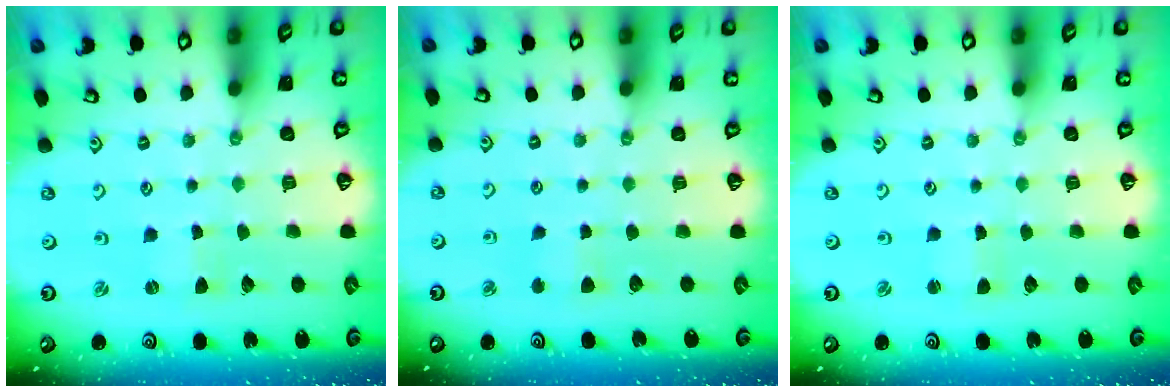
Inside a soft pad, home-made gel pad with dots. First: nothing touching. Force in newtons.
{"total": 2.9, "press": 2.9, "slide": 0.5}
{"total": 1.4, "press": 1.4, "slide": 0.1}